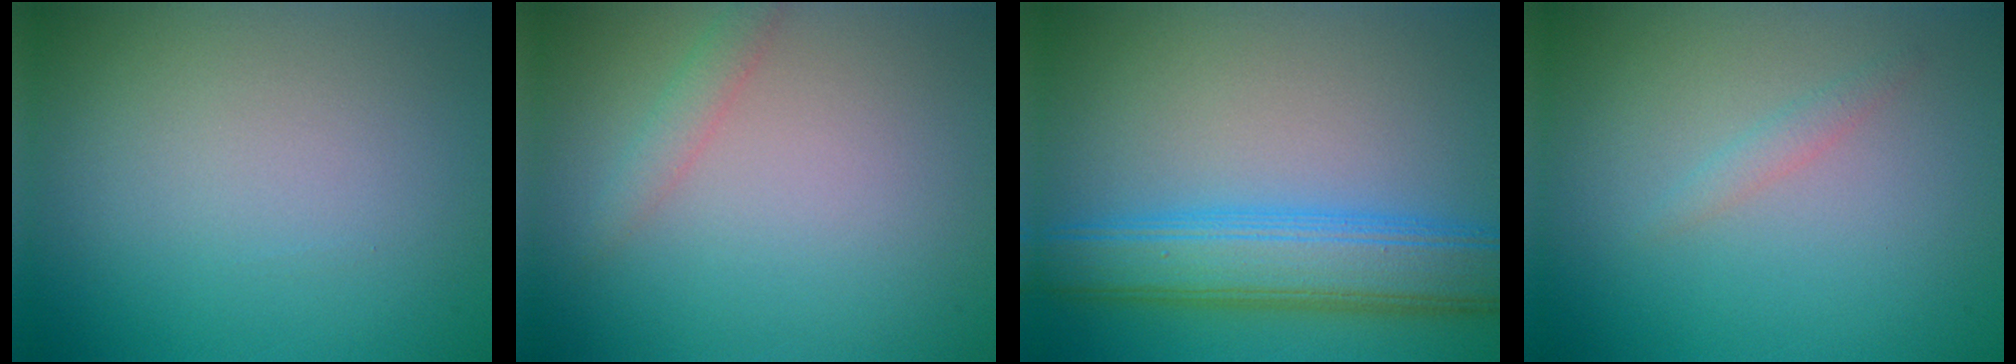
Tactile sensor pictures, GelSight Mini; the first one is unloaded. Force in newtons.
{"total": 1.3, "press": 1.3, "slide": 0.1}
{"total": 6.8, "press": 6.8, "slide": 0.3}
{"total": 0.9, "press": 0.8, "slide": 0.0}